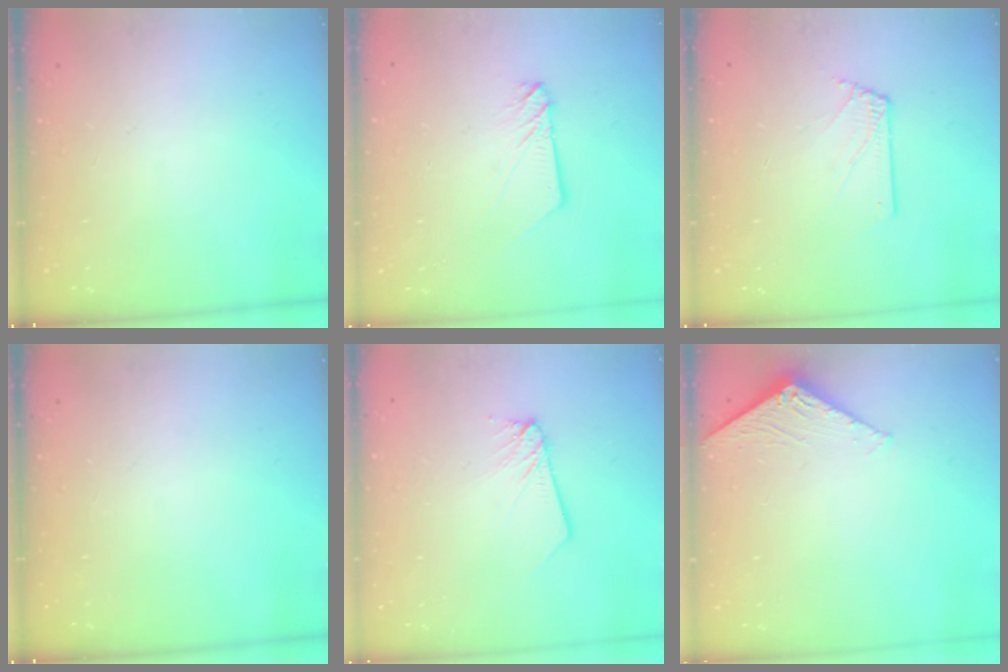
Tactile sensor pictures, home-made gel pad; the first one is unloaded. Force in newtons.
{"total": 3.2, "press": 3.2, "slide": 0.4}
{"total": 2.3, "press": 2.3, "slide": 0.3}
{"total": 0.0}
{"total": 2.2, "press": 2.2, "slide": 0.2}
{"total": 2.4, "press": 2.4, "slide": 0.2}